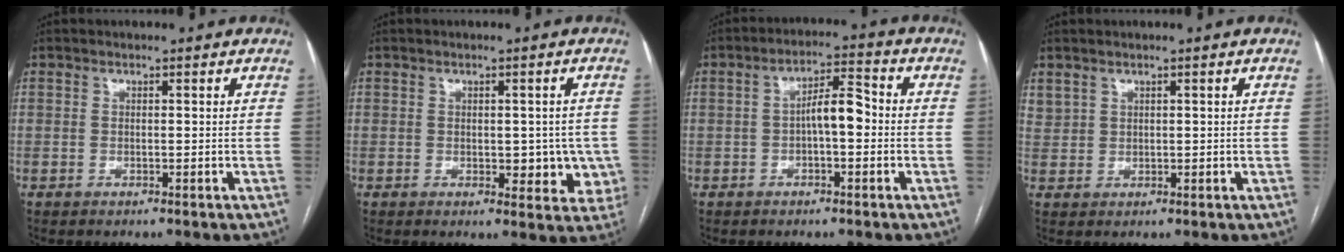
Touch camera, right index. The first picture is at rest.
{"total": 6.4, "force": [-0.9, 3.6, 5.3], "torque": [-0.042, 0.011, -0.004]}
{"total": 5.7, "force": [-0.6, 1.8, 5.4], "torque": [-0.091, 0.024, -0.010]}
{"total": 2.1, "force": [1.4, 1.4, 0.4], "torque": [-0.007, 0.011, 0.035]}